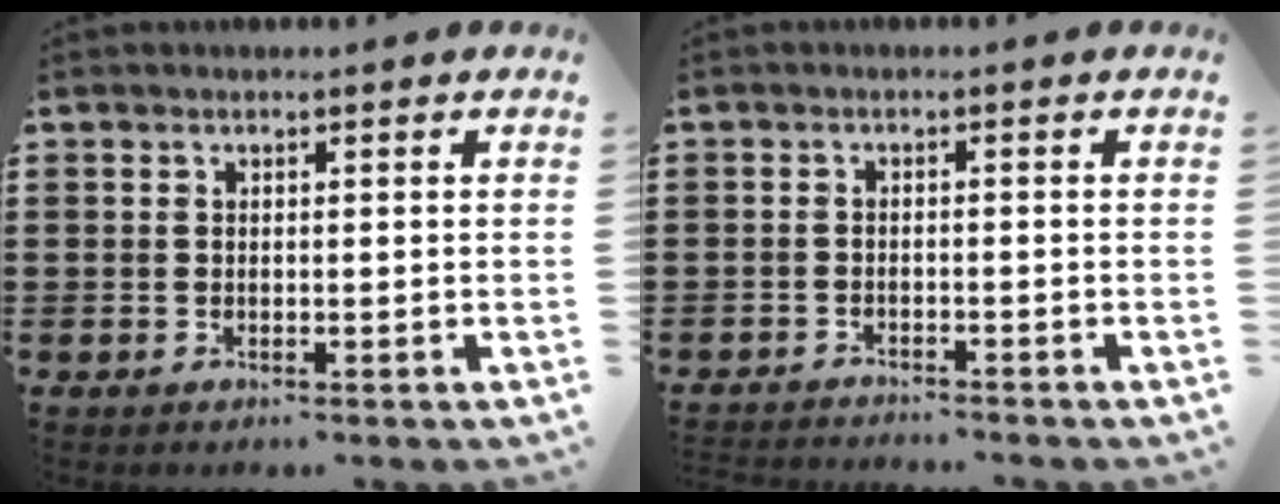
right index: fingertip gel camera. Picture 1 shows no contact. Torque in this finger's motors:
{"motor_torque": [-1.32, 0.82, -1.05, -0.08]}